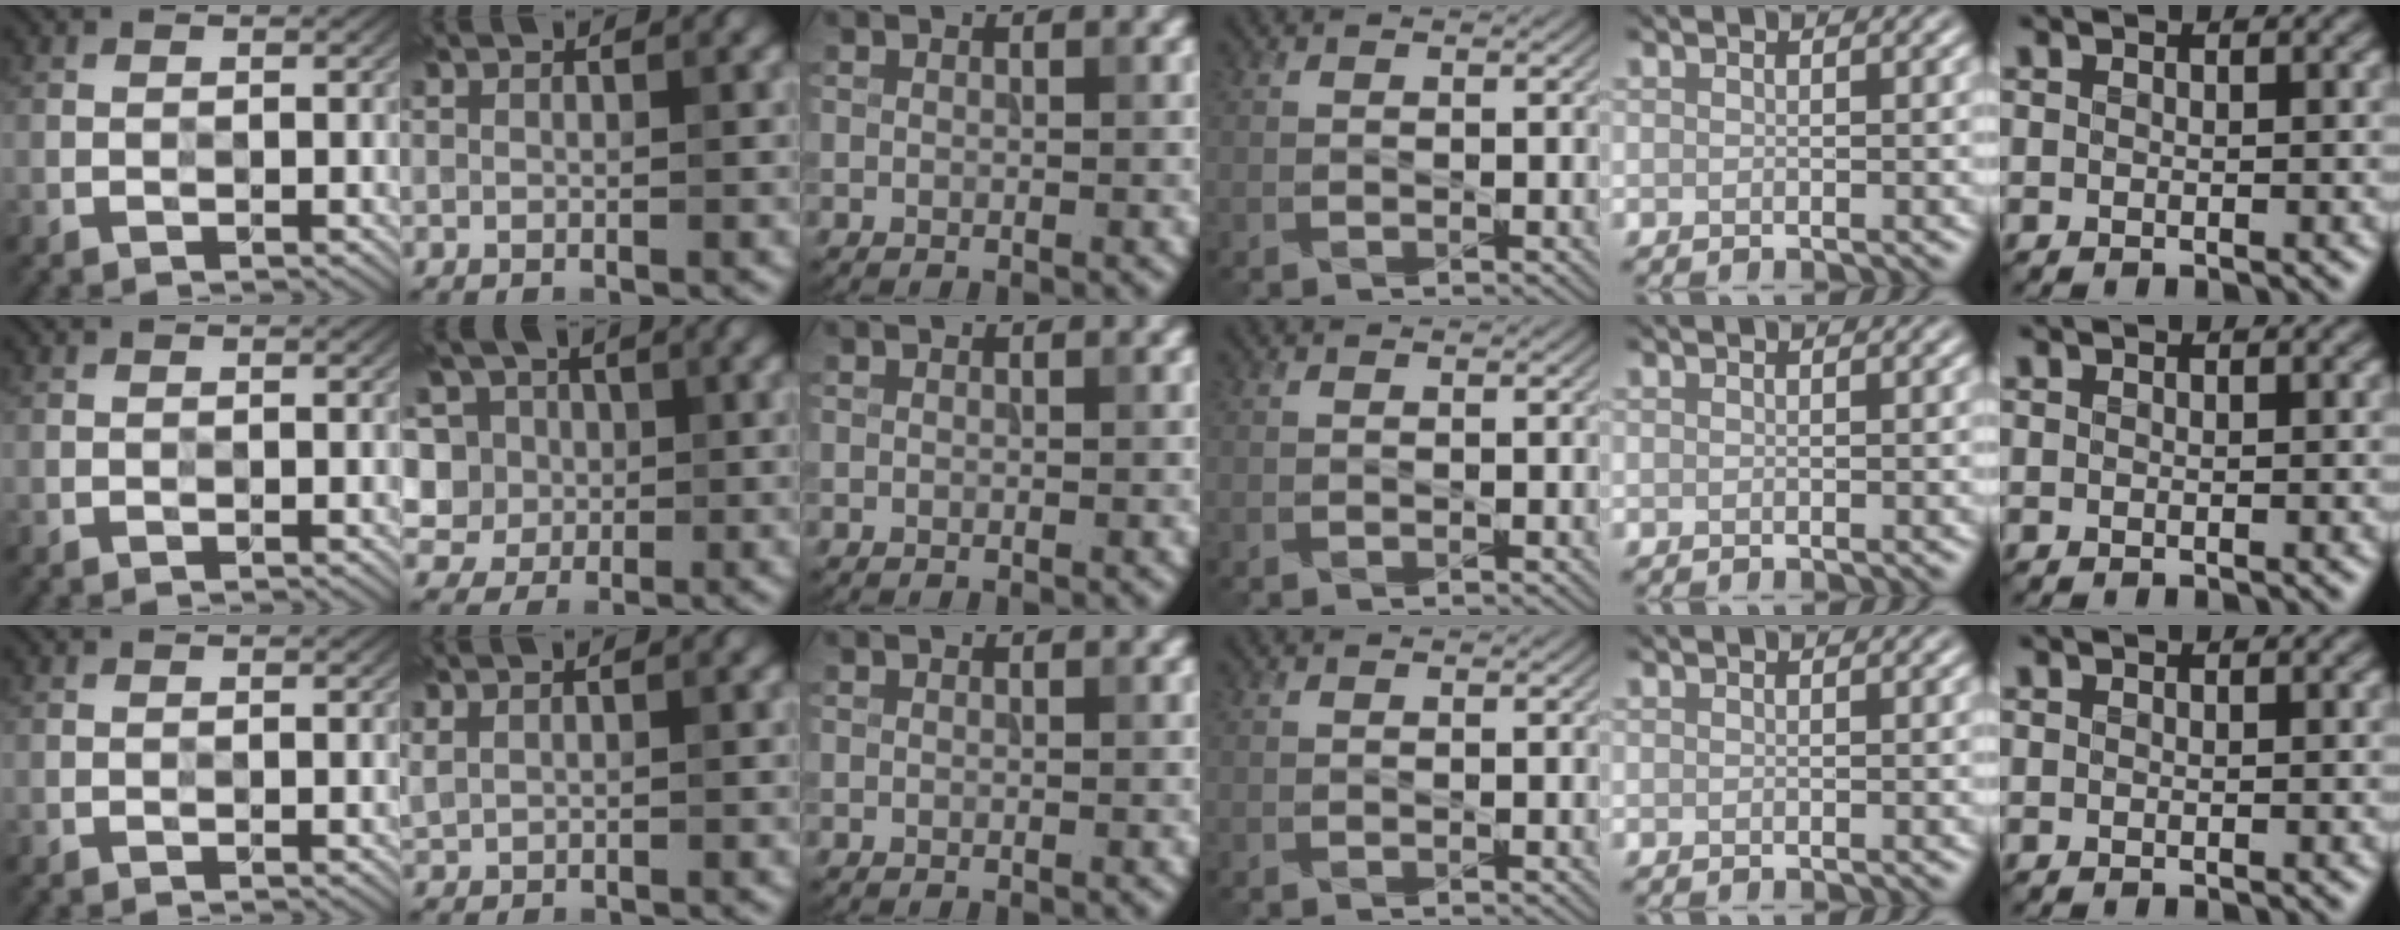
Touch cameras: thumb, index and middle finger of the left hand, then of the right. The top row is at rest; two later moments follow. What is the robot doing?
{"motion": "press", "object": "sticky note"}